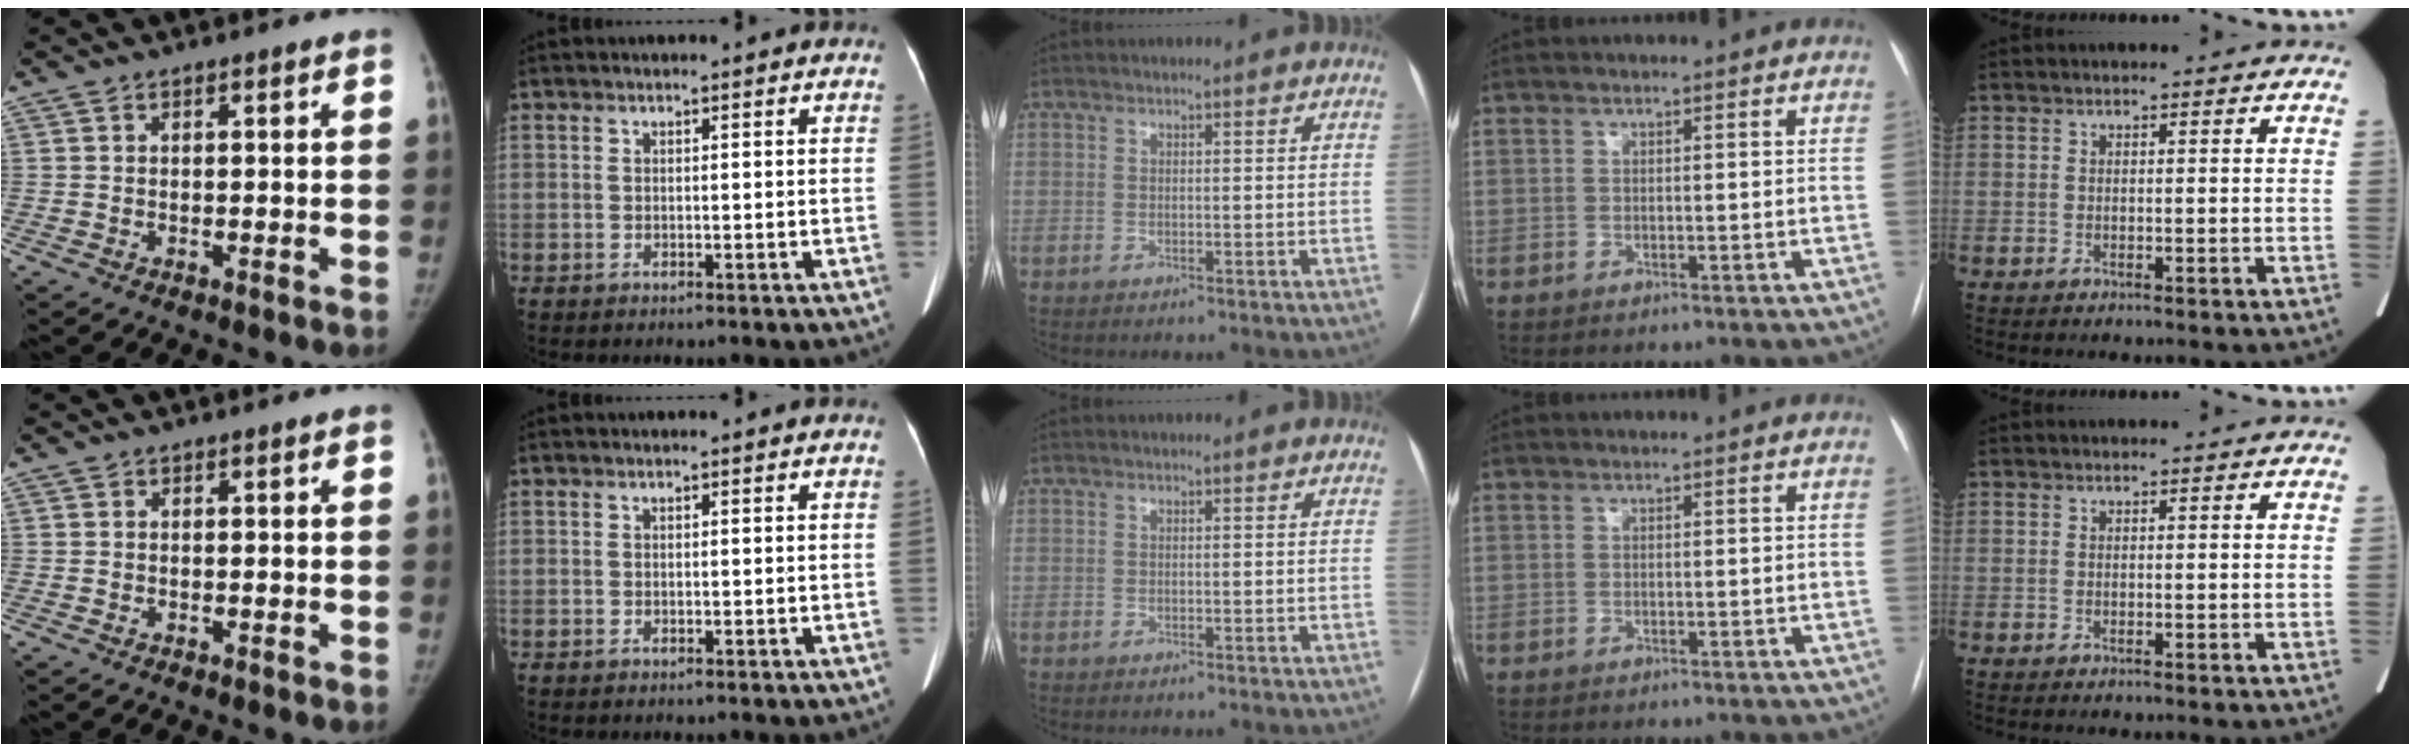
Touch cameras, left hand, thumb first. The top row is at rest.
{}